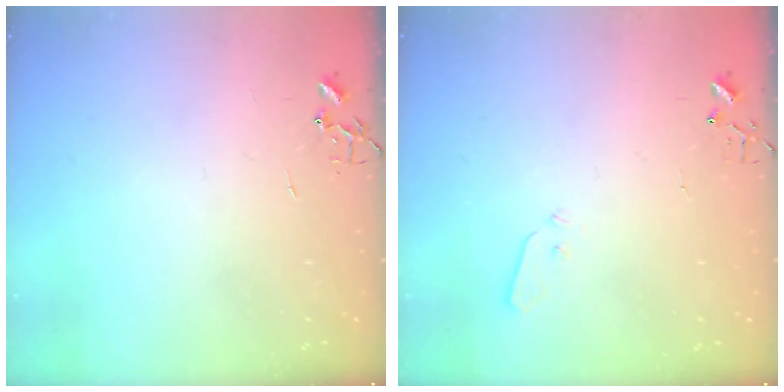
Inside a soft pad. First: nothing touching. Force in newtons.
{"total": 3.7, "press": 3.7, "slide": 0.6}